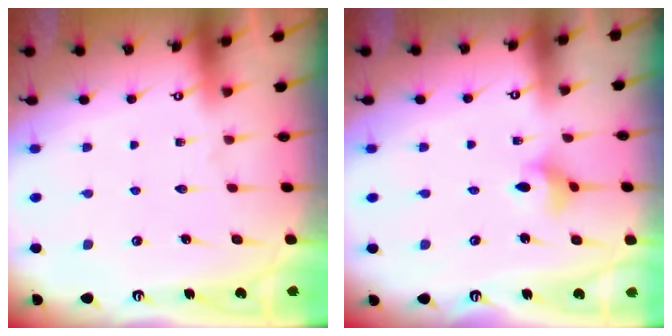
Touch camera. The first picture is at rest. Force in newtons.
{"total": 3.9, "press": 3.8, "slide": 0.8}